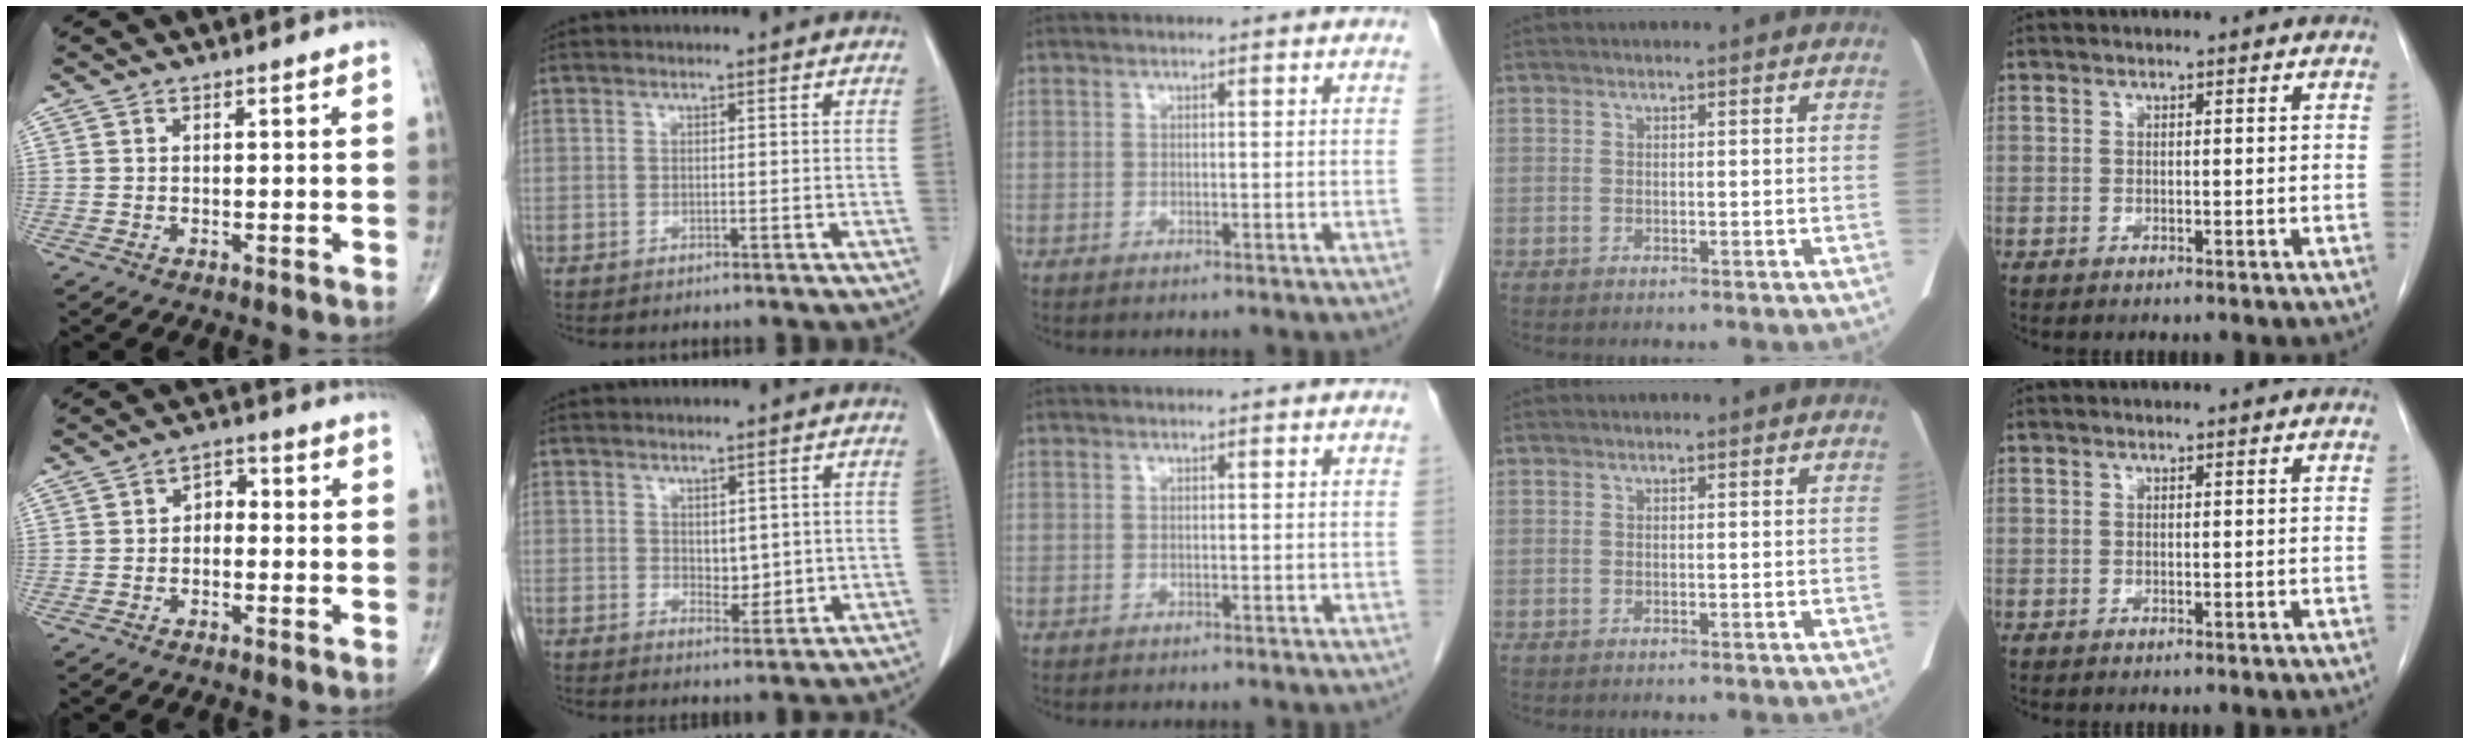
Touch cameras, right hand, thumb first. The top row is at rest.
{"thumb": {"total": 3.1, "force": [-0.6, 2.3, 2.1], "torque": [-0.014, 0.018, -0.022]}, "index": {"total": 3.1, "force": [0.5, 1.8, 2.5], "torque": [-0.033, -0.009, 0.015]}}